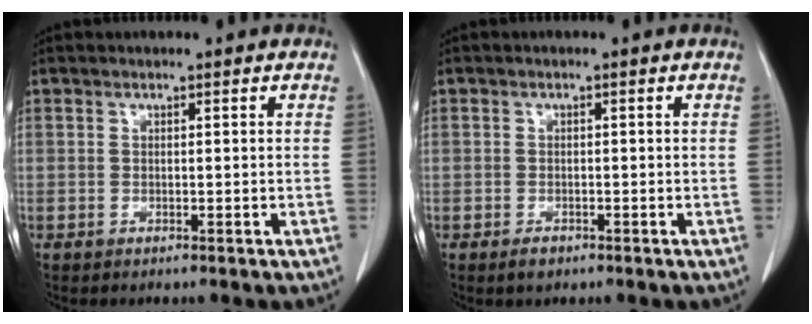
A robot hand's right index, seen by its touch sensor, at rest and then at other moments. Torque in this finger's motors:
{"motor_torque": [-0.34, -0.27, -0.28, -0.12]}